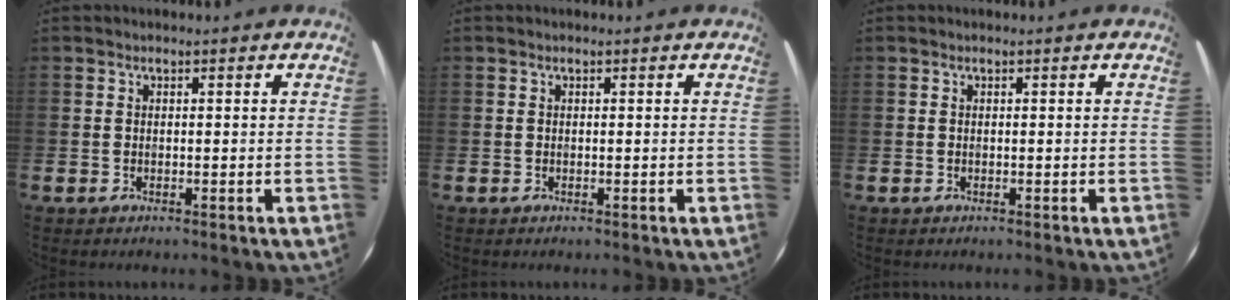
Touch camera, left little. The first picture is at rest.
{"total": 0.0}
{"total": 0.0}